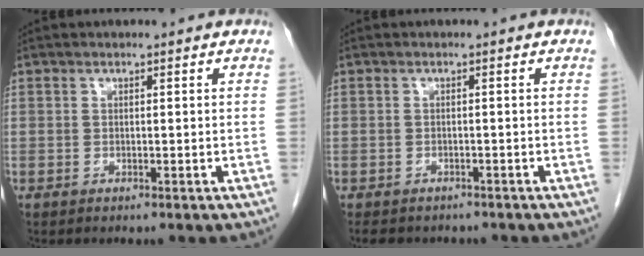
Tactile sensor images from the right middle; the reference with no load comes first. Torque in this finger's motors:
{"motor_torque": [0.04, -0.02, -0.01, 0.00]}